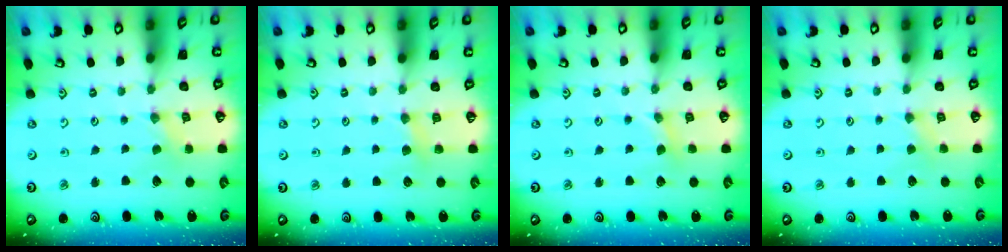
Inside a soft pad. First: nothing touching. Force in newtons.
{"total": 4.5, "press": 4.4, "slide": 0.8}
{"total": 2.8, "press": 2.8, "slide": 0.5}
{"total": 2.1, "press": 2.1, "slide": 0.5}